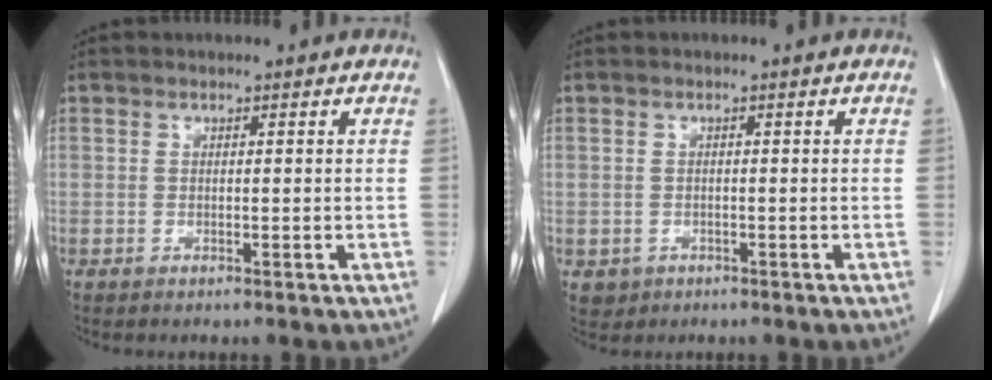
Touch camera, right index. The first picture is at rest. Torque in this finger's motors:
{"motor_torque": [-0.21, 0.01, -0.65, -0.09]}